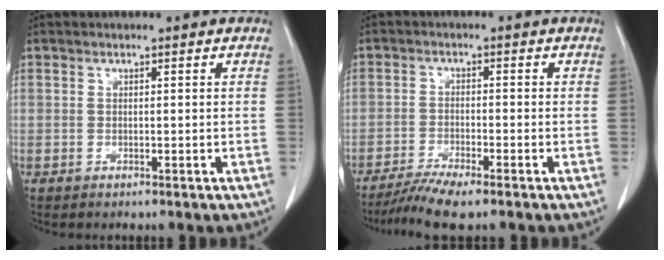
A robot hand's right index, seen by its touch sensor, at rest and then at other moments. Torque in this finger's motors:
{"motor_torque": [0.34, -0.32, 0.14, 0.04]}